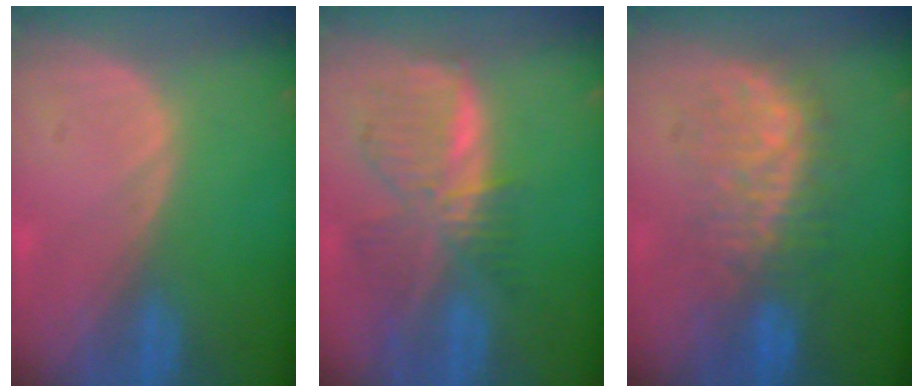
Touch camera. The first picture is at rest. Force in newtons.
{"total": 8.7, "press": 7.5, "slide": 4.3}
{"total": 8.5, "press": 8.4, "slide": 0.9}